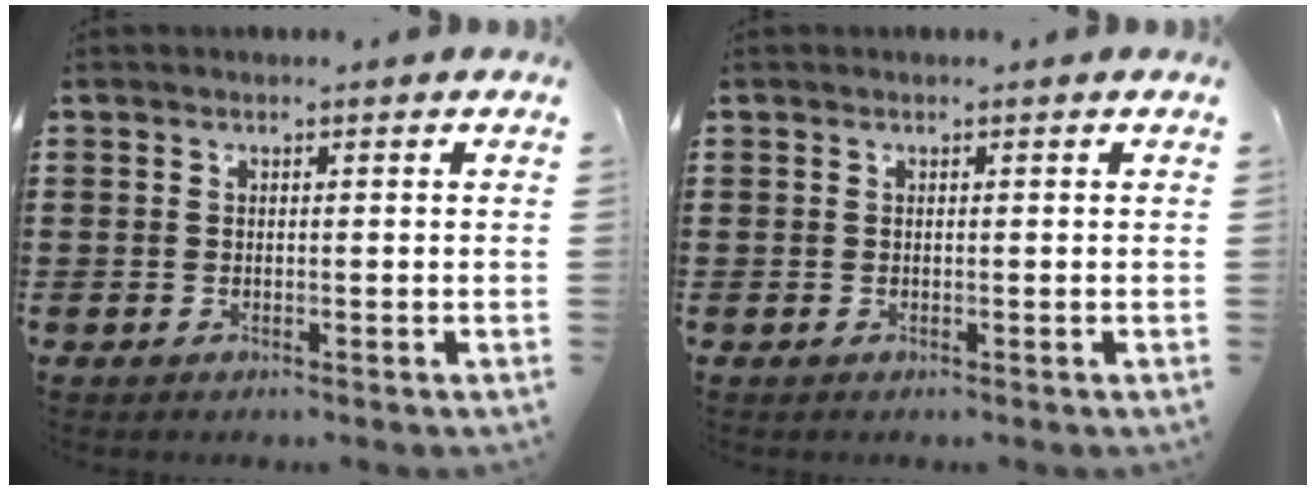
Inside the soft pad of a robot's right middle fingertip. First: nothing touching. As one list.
[{"total": 0.0}]